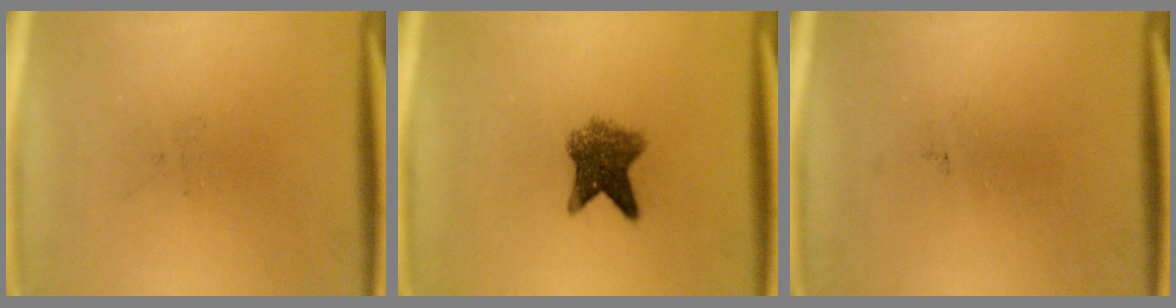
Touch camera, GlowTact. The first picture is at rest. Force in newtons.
{"total": 6.3}
{"total": 0.0}